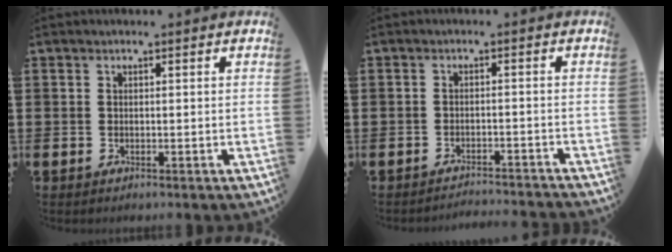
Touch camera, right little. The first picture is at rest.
{"total": 1.9, "force": [-1.8, -0.2, -0.1], "torque": [-0.001, 0.005, -0.040]}